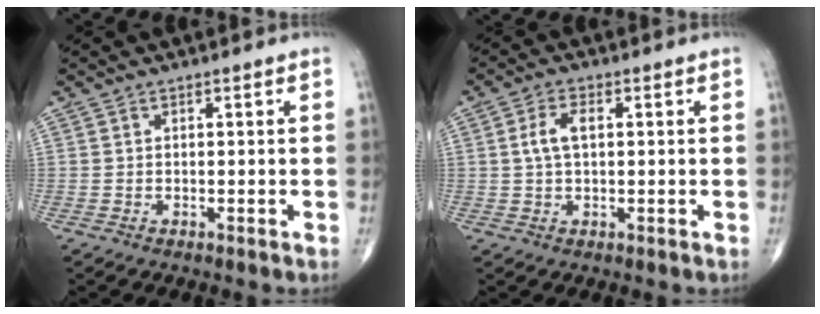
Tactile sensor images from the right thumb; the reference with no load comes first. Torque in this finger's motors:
{"motor_torque": [-0.62, 0.66, 0.44, -0.09, 0.15]}